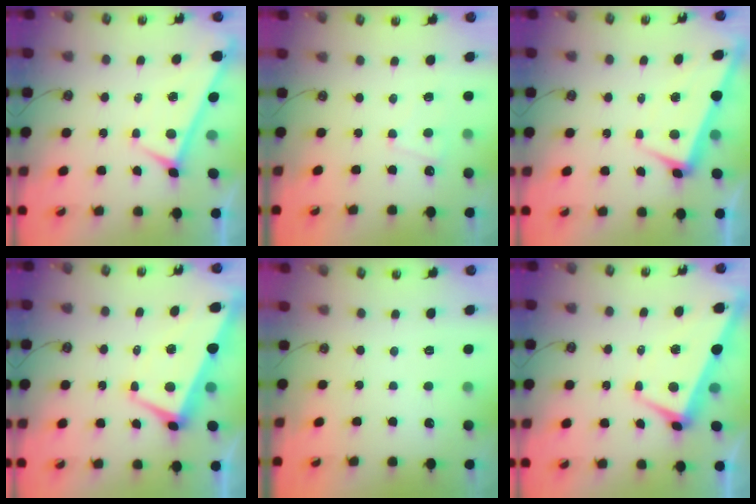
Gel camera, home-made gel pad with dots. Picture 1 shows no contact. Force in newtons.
{"total": 1.7, "press": 1.6, "slide": 0.4}
{"total": 1.2, "press": 1.1, "slide": 0.5}
{"total": 1.8, "press": 1.1, "slide": 1.3}
{"total": 0.0}
{"total": 1.1, "press": 0.4, "slide": 1.0}